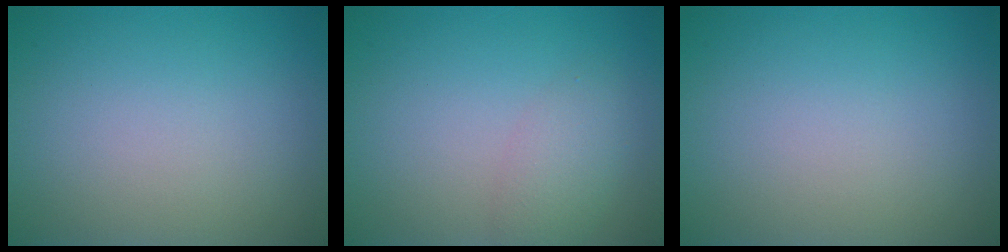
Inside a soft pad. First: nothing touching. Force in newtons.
{"total": 2.1, "press": 2.1, "slide": 0.1}
{"total": 0.0}